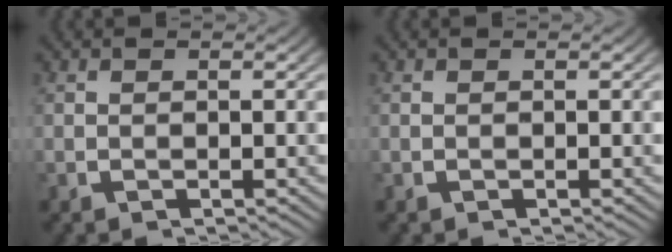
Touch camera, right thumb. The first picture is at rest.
{"total": 0.0}